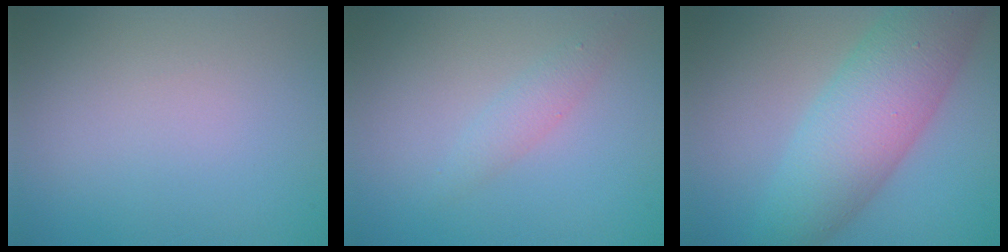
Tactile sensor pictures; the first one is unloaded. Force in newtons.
{"total": 1.6, "press": 1.6, "slide": 0.1}
{"total": 8.6, "press": 8.6, "slide": 0.2}